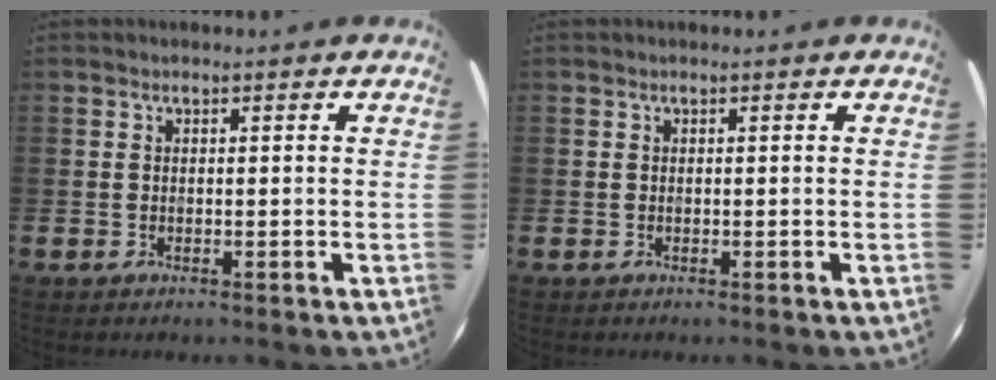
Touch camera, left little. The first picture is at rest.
{"total": 0.0}